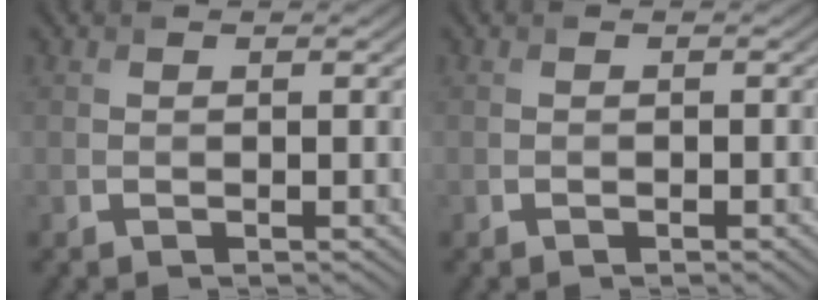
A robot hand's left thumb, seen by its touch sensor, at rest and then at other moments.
{"total": 1.2, "force": [-0.6, 0.3, 1.0], "torque": [-0.012, 0.003, -0.009]}